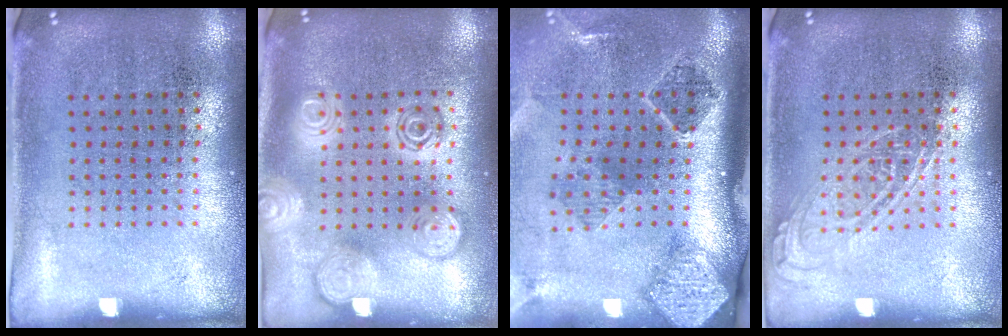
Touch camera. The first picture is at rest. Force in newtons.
{"total": 2.9, "press": 2.8, "slide": 0.4}
{"total": 2.9, "press": 1.9, "slide": 2.1}
{"total": 1.8, "press": 1.8, "slide": 0.2}